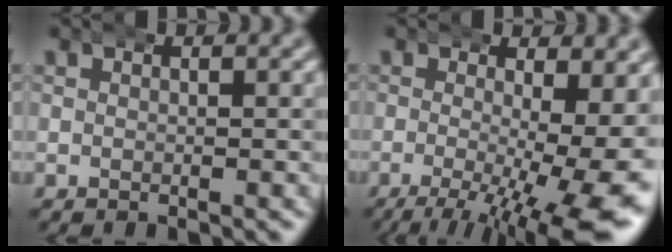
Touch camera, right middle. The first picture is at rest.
{"total": 8.5, "force": [-2.7, 3.3, 7.4], "torque": [-0.115, -0.044, -0.025]}